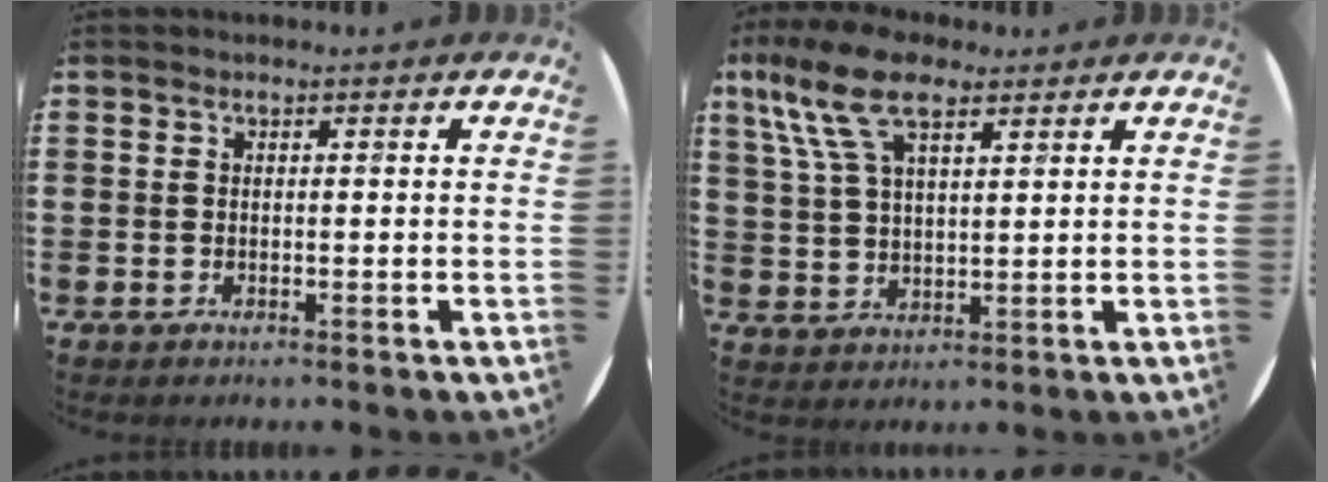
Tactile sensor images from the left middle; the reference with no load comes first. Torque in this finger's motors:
{"motor_torque": [0.26, 0.06, 0.97, 0.21]}